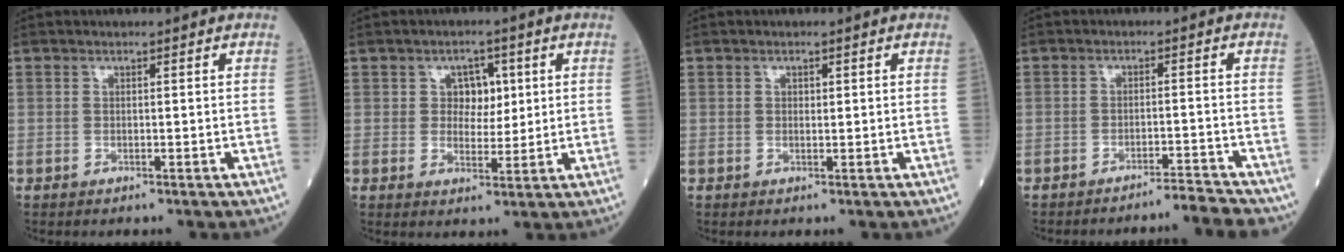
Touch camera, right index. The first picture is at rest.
{"total": 4.2, "force": [1.2, 3.1, 2.6], "torque": [-0.030, 0.006, 0.018]}
{"total": 0.7, "force": [0.2, 0.4, 0.4], "torque": [-0.008, -0.001, 0.004]}
{"total": 4.1, "force": [-4.0, -1.0, 0.2], "torque": [0.008, -0.004, -0.058]}